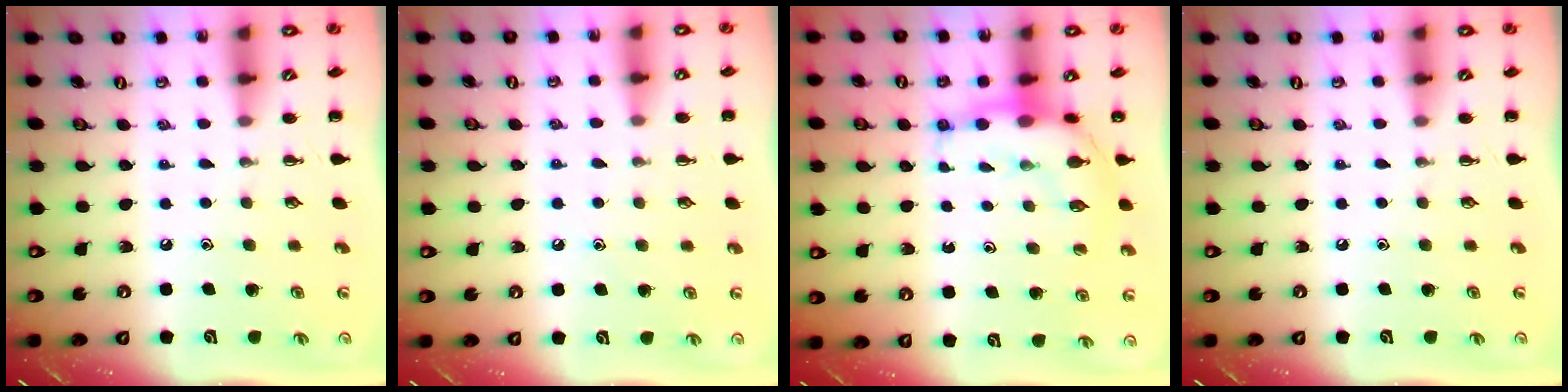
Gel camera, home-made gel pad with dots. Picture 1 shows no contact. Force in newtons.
{"total": 6.4, "press": 6.2, "slide": 1.8}
{"total": 9.5, "press": 9.4, "slide": 1.6}
{"total": 0.0}